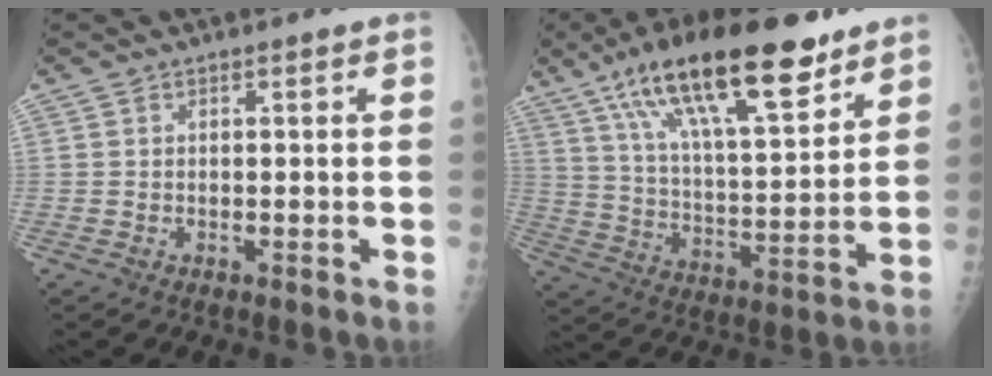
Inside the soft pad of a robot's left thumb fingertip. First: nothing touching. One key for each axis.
{"total": 23.9, "fx": 14.9, "fy": 7.6, "fz": 17.0, "tx": -0.263, "ty": -0.044, "tz": 0.253}